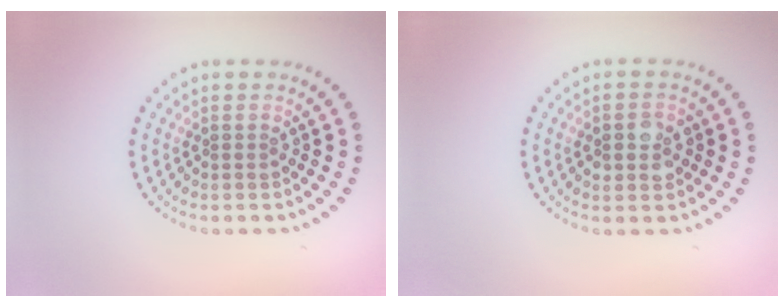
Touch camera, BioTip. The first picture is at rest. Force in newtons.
{"total": 2.7, "press": 2.7, "slide": 0.2}